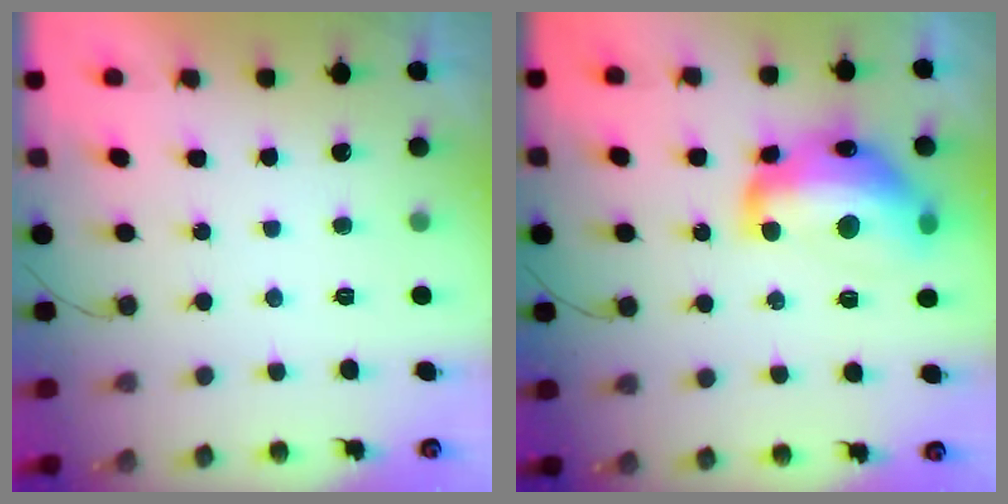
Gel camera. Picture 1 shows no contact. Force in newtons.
{"total": 18.7, "press": 18.6, "slide": 1.7}